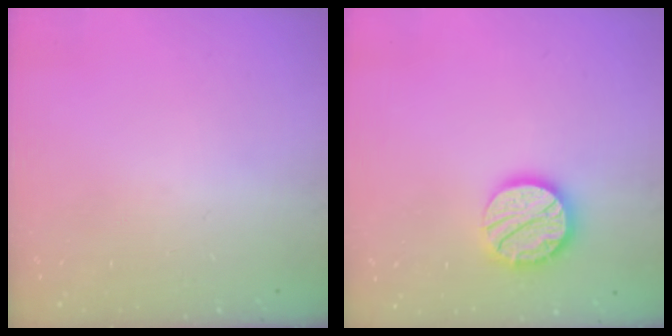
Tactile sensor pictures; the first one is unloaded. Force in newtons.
{"total": 16.9, "press": 16.9, "slide": 1.4}